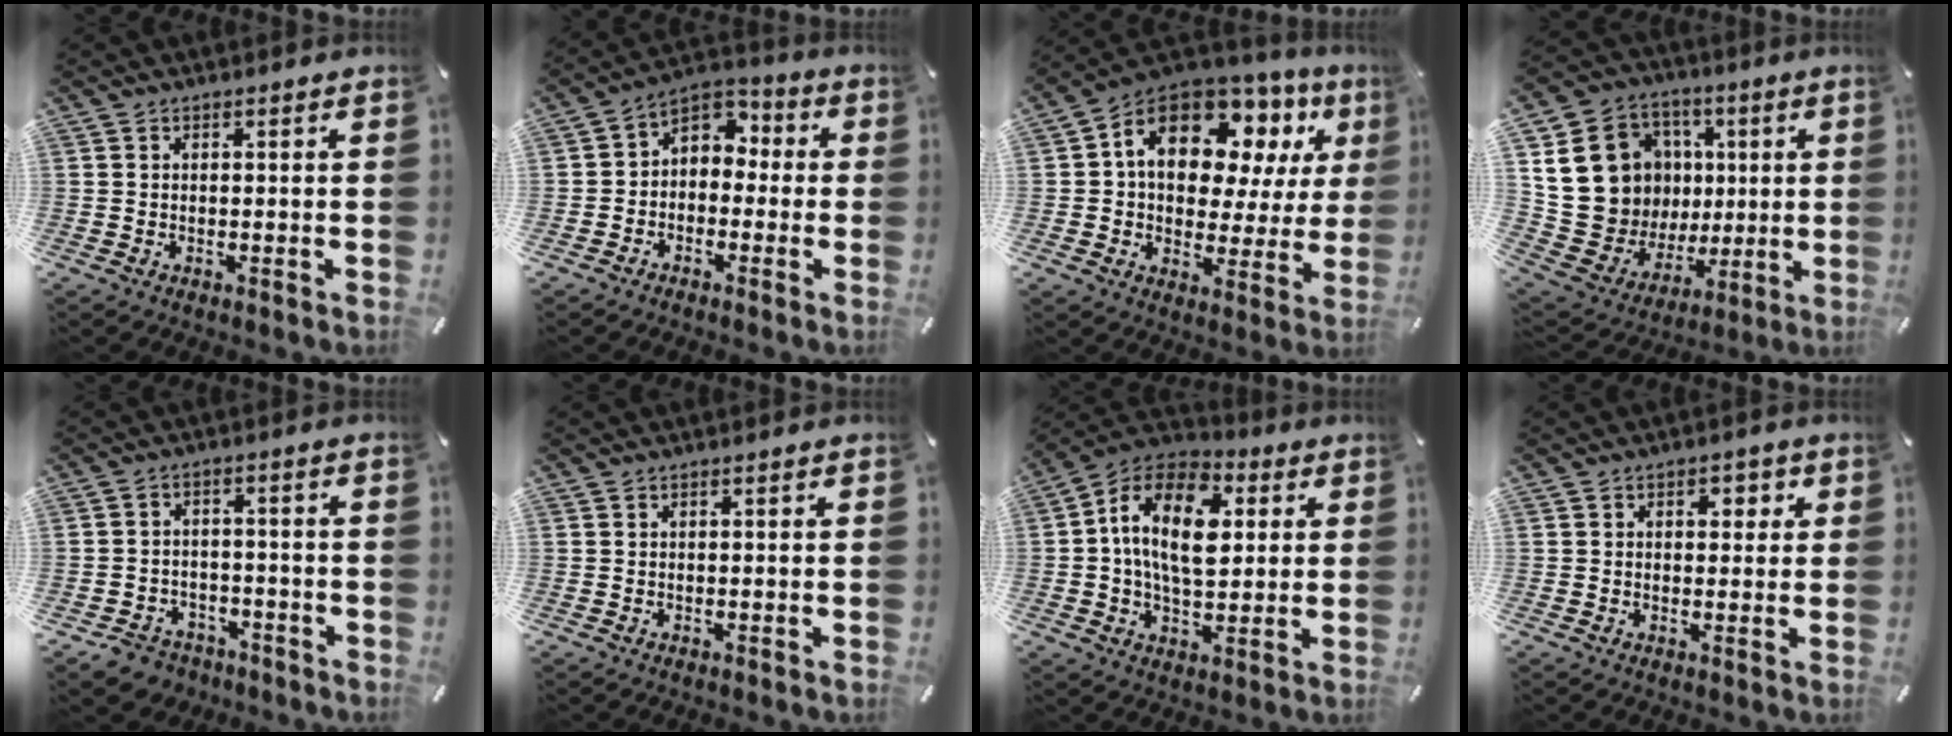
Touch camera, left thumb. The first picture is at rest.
{"total": 5.5, "force": [-1.2, 5.1, 1.6], "torque": [-0.023, 0.012, -0.025]}
{"total": 15.7, "force": [7.1, 10.4, 9.4], "torque": [-0.158, -0.040, 0.124]}
{"total": 19.5, "force": [4.5, 17.8, 6.7], "torque": [-0.118, -0.023, 0.123]}
{"total": 5.0, "force": [-3.4, 3.5, 0.9], "torque": [-0.025, 0.017, -0.068]}
{"total": 0.0}
{"total": 16.2, "force": [2.8, 10.5, 12.0], "torque": [-0.239, -0.002, 0.045]}
{"total": 4.6, "force": [1.3, 3.2, 3.0], "torque": [-0.019, -0.008, 0.007]}